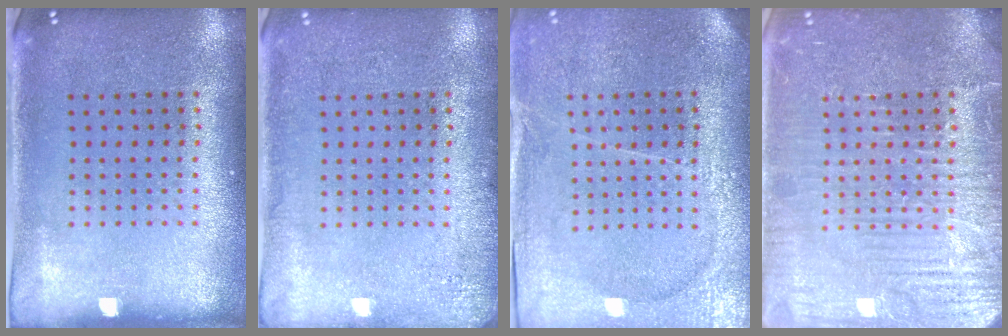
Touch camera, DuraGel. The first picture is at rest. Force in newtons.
{"total": 1.8, "press": 1.8, "slide": 0.3}
{"total": 3.6, "press": 3.3, "slide": 1.6}
{"total": 6.4, "press": 6.3, "slide": 0.8}